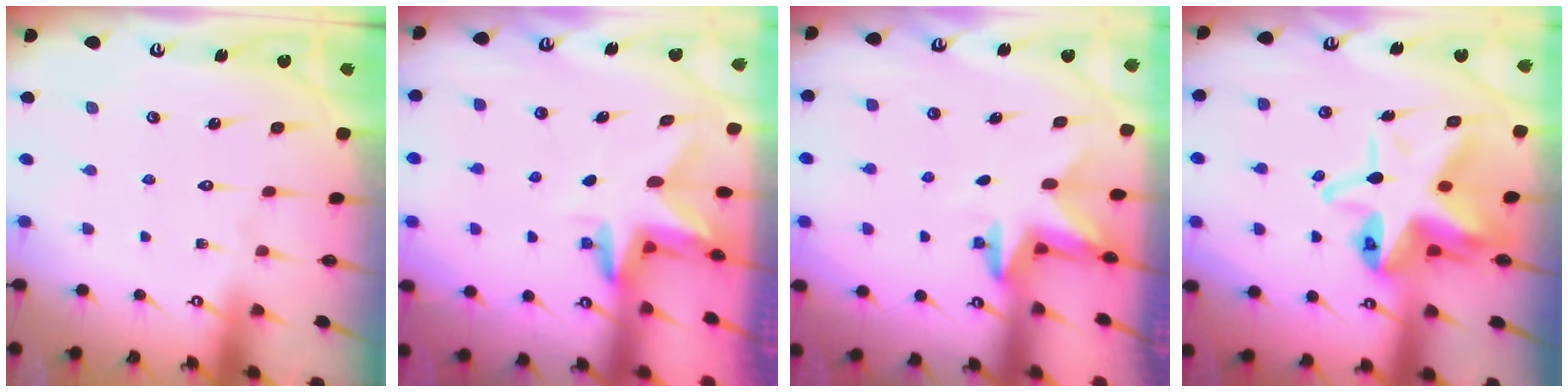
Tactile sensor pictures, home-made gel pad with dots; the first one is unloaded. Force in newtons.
{"total": 2.9, "press": 2.9, "slide": 0.2}
{"total": 2.9, "press": 2.9, "slide": 0.7}
{"total": 11.1, "press": 11.0, "slide": 0.9}